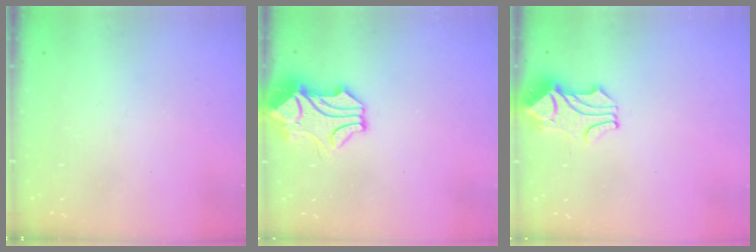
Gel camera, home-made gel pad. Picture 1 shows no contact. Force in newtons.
{"total": 1.8, "press": 1.4, "slide": 1.1}
{"total": 1.6, "press": 1.2, "slide": 1.0}